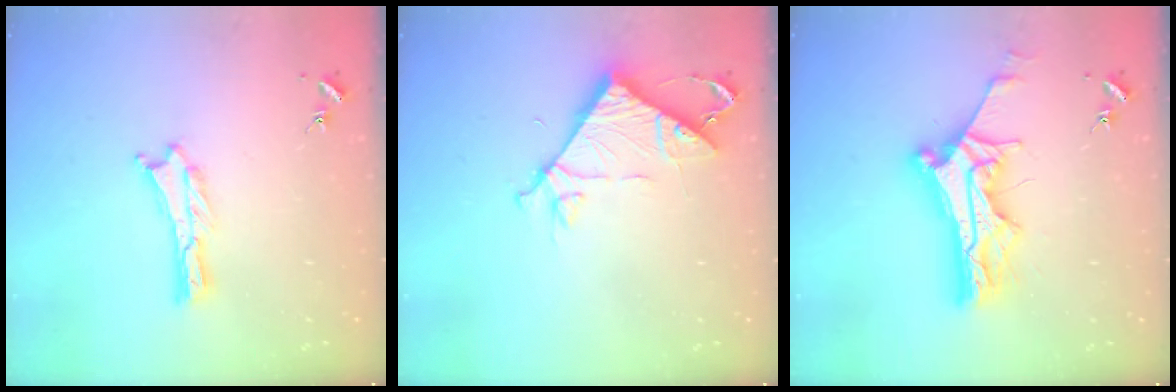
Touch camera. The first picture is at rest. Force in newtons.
{"total": 7.9, "press": 7.8, "slide": 0.6}
{"total": 11.4, "press": 11.4, "slide": 1.0}